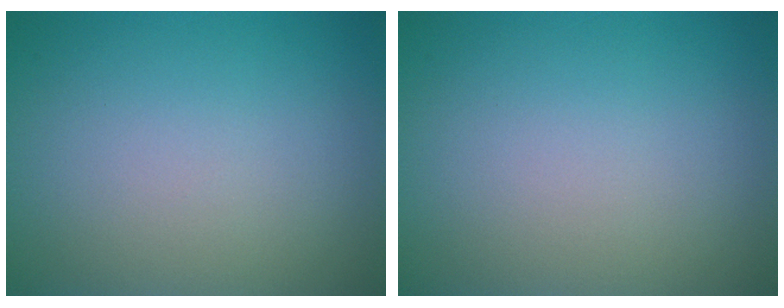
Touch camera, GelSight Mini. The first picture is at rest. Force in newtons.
{"total": 0.0}